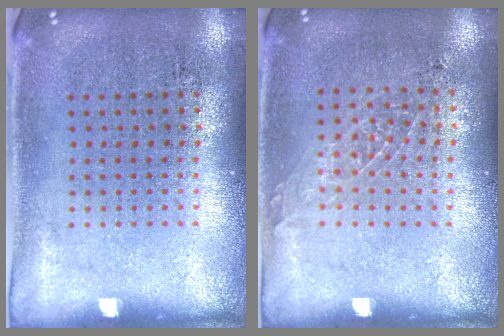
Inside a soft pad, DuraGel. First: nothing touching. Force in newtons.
{"total": 0.9, "press": 0.9, "slide": 0.1}